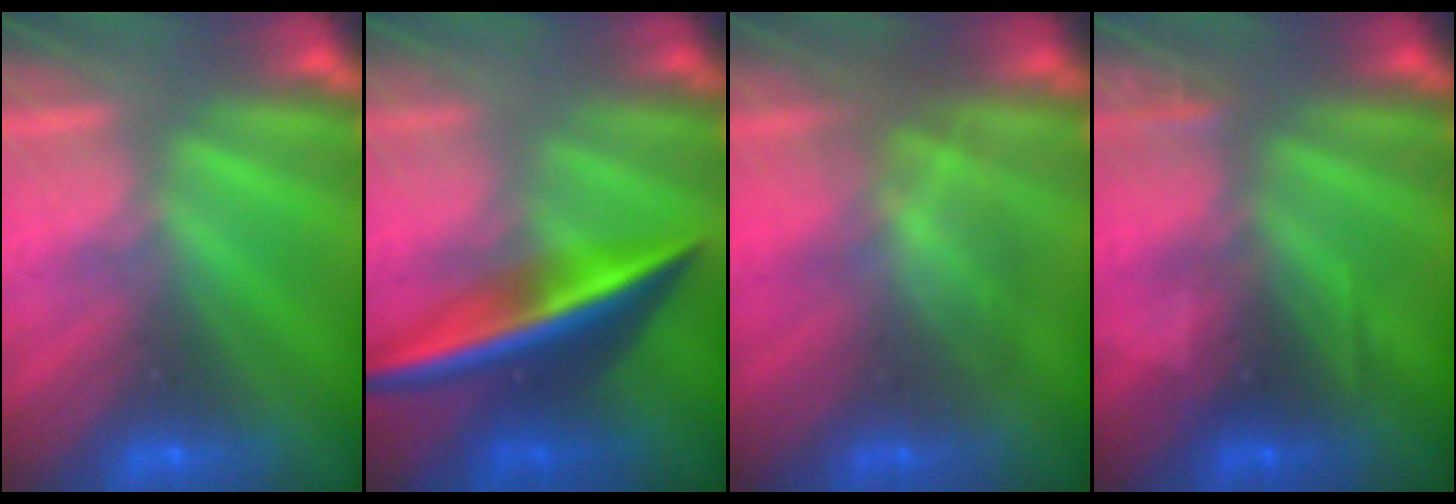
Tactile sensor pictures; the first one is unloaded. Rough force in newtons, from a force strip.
{"total": 2.5}
{"total": 2.8}
{"total": 2.4}